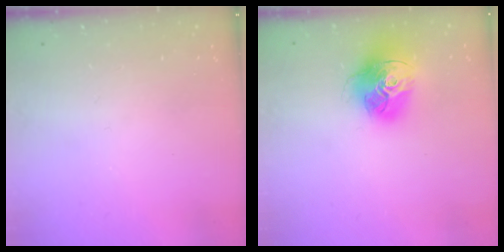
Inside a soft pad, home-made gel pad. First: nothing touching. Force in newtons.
{"total": 16.1, "press": 16.0, "slide": 1.6}